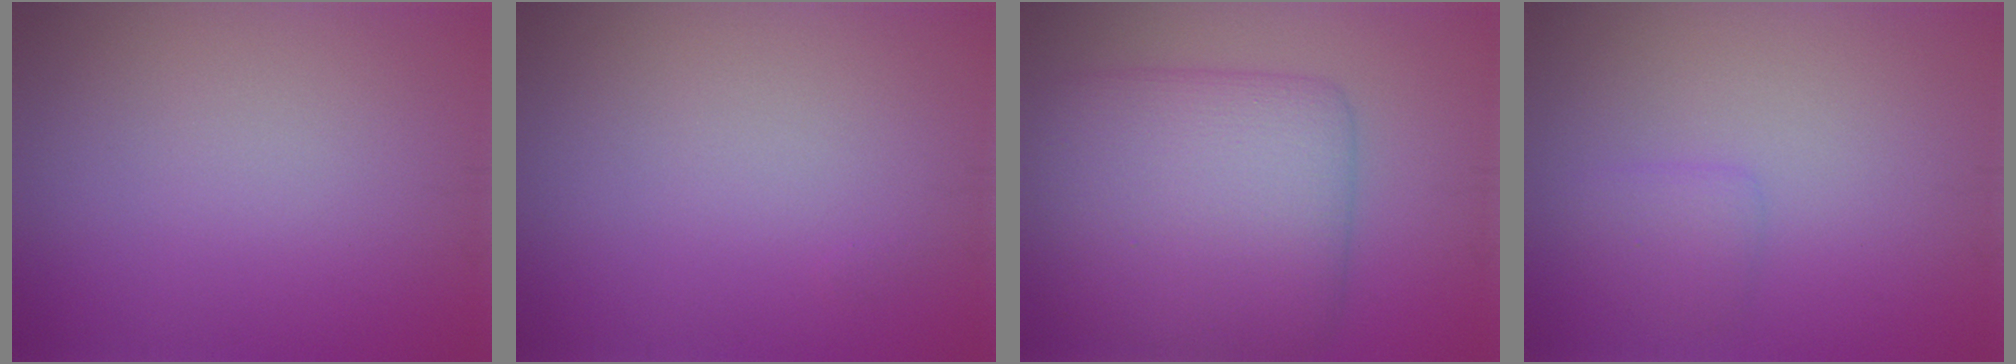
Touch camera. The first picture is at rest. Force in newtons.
{"total": 0.0}
{"total": 9.3, "press": 9.3, "slide": 0.1}
{"total": 1.4, "press": 1.4, "slide": 0.1}